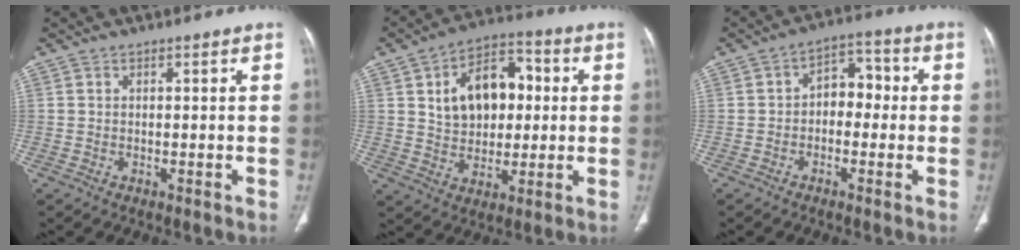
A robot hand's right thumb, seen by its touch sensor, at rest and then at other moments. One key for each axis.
{"total": 14.6, "fx": 2.8, "fy": 9.8, "fz": 10.4, "tx": -0.126, "ty": 0.014, "tz": 0.043}
{"total": 6.7, "fx": -0.5, "fy": 4.7, "fz": 4.8, "tx": -0.040, "ty": 0.033, "tz": -0.022}